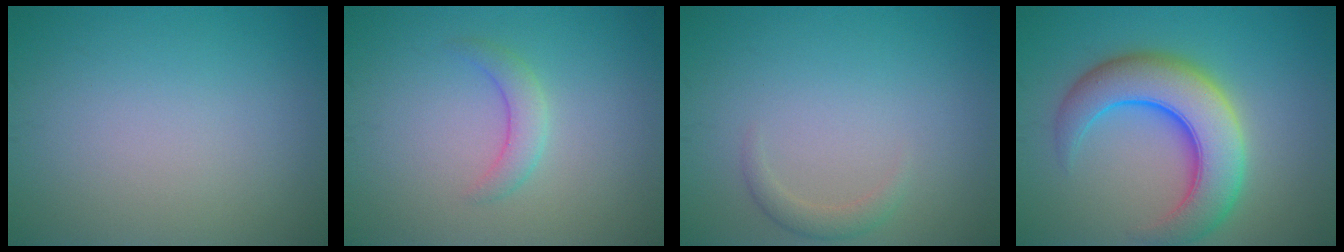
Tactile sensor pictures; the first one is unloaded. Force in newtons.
{"total": 2.0, "press": 2.0, "slide": 0.1}
{"total": 1.4, "press": 1.4, "slide": 0.1}
{"total": 8.7, "press": 8.7, "slide": 0.3}